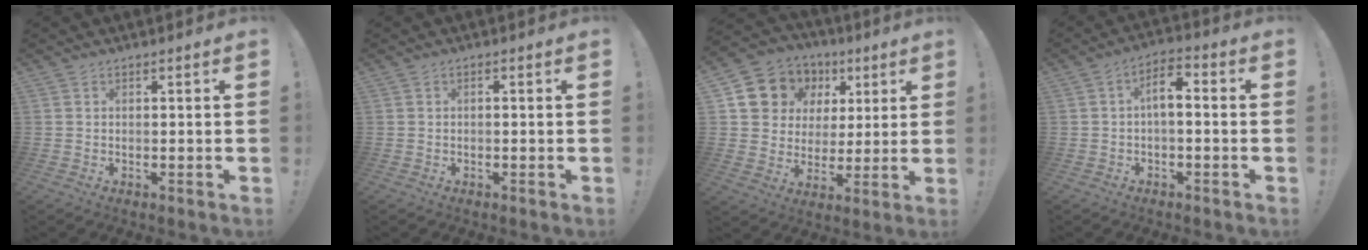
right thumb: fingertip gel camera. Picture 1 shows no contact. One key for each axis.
{"total": 0.8, "fx": -0.7, "fy": 0.0, "fz": 0.5, "tx": -0.015, "ty": 0.003, "tz": -0.011}
{"total": 11.3, "fx": 4.7, "fy": 9.9, "fz": 2.5, "tx": -0.047, "ty": -0.028, "tz": 0.106}
{"total": 6.1, "fx": -0.4, "fy": 2.7, "fz": 5.5, "tx": -0.097, "ty": 0.012, "tz": -0.006}